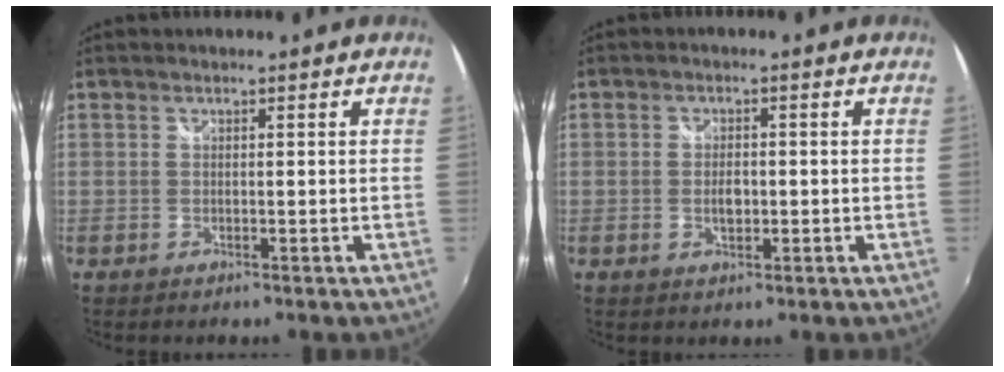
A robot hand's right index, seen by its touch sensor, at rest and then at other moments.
{"total": 3.0, "force": [-0.5, 1.7, 2.4], "torque": [-0.041, -0.002, -0.008]}